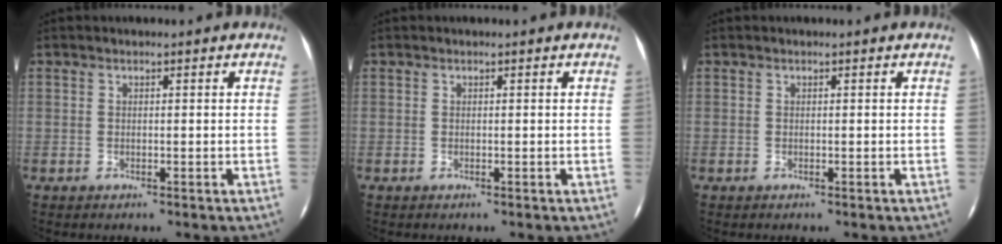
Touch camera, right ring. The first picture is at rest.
{"total": 0.0}
{"total": 0.0}